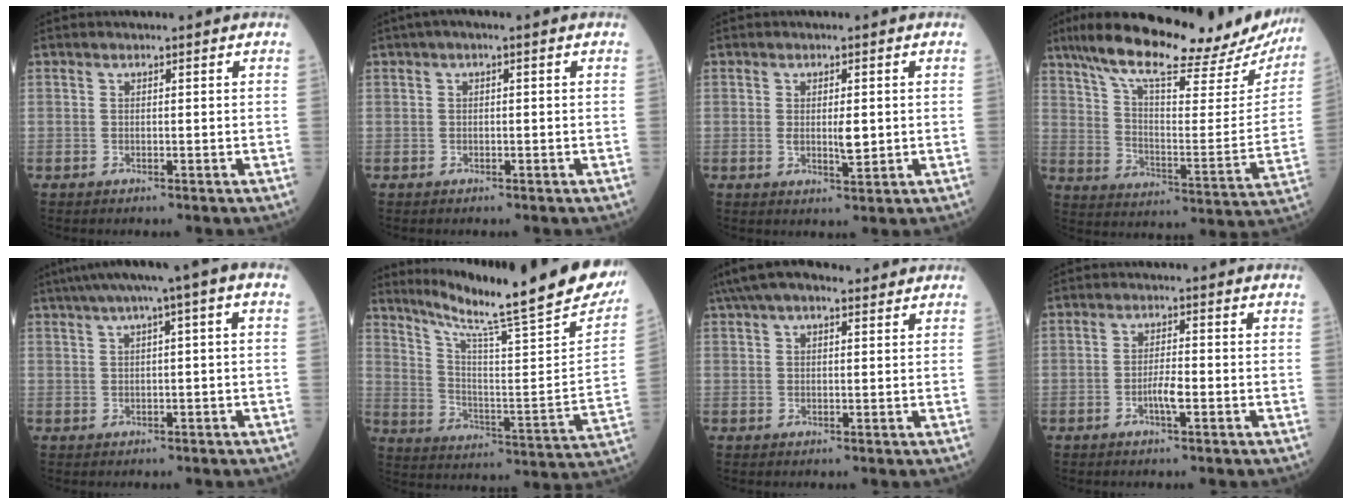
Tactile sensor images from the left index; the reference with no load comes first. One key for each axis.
{"total": 1.5, "fx": 0.5, "fy": 0.1, "fz": 1.4, "tx": -0.026, "ty": 0.012, "tz": 0.005}
{"total": 2.9, "fx": -0.1, "fy": 0.8, "fz": 2.8, "tx": -0.045, "ty": -0.008, "tz": -0.001}
{"total": 28.1, "fx": 23.4, "fy": 5.4, "fz": 14.5, "tx": -0.235, "ty": -0.027, "tz": 0.314}
{"total": 8.2, "fx": 3.6, "fy": 0.3, "fz": 7.3, "tx": -0.115, "ty": 0.041, "tz": 0.053}
{"total": 28.0, "fx": 23.4, "fy": 0.4, "fz": 15.3, "tx": -0.243, "ty": -0.089, "tz": 0.314}
{"total": 9.5, "fx": 7.2, "fy": 2.9, "fz": 5.4, "tx": -0.097, "ty": 0.053, "tz": 0.117}
{"total": 2.9, "fx": -1.3, "fy": 0.3, "fz": 2.5, "tx": -0.047, "ty": -0.003, "tz": -0.027}